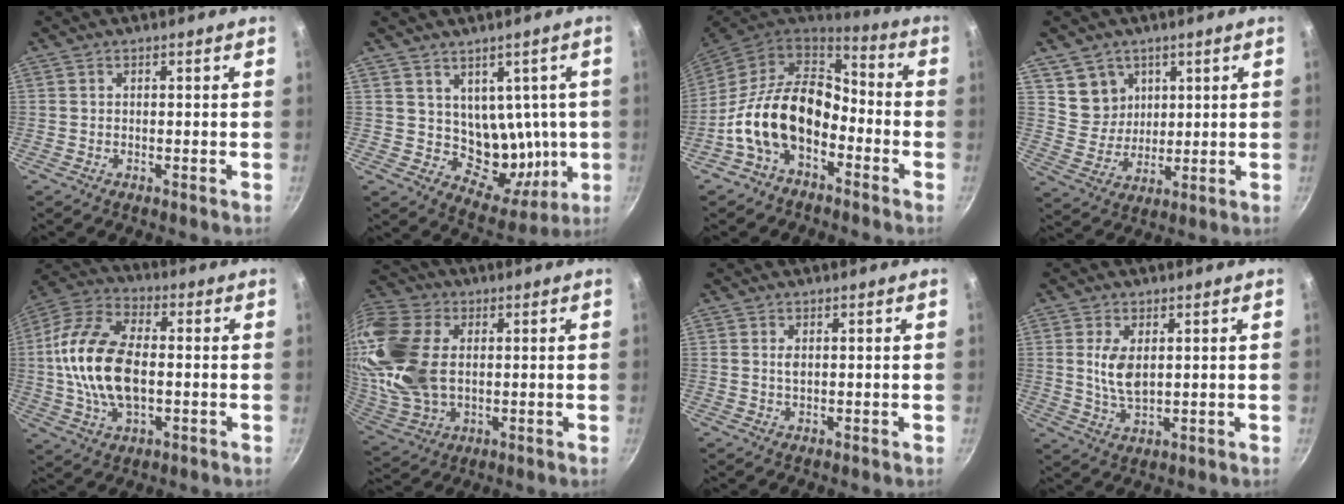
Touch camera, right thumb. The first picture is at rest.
{"total": 12.1, "force": [1.8, 9.2, 7.7], "torque": [-0.064, -0.034, 0.045]}
{"total": 16.9, "force": [-4.9, 10.8, 12.0], "torque": [-0.188, 0.055, -0.104]}
{"total": 7.7, "force": [3.6, 6.6, 1.9], "torque": [-0.009, -0.020, 0.074]}
{"total": 17.8, "force": [-0.5, 10.2, 14.6], "torque": [-0.279, 0.024, -0.021]}
{"total": 23.5, "force": [3.4, 16.1, 16.8], "torque": [-0.361, 0.000, 0.067]}
{"total": 1.6, "force": [0.4, 0.9, 1.3], "torque": [-0.024, 0.000, 0.008]}
{"total": 6.4, "force": [1.3, 3.3, 5.2], "torque": [-0.098, -0.016, 0.029]}